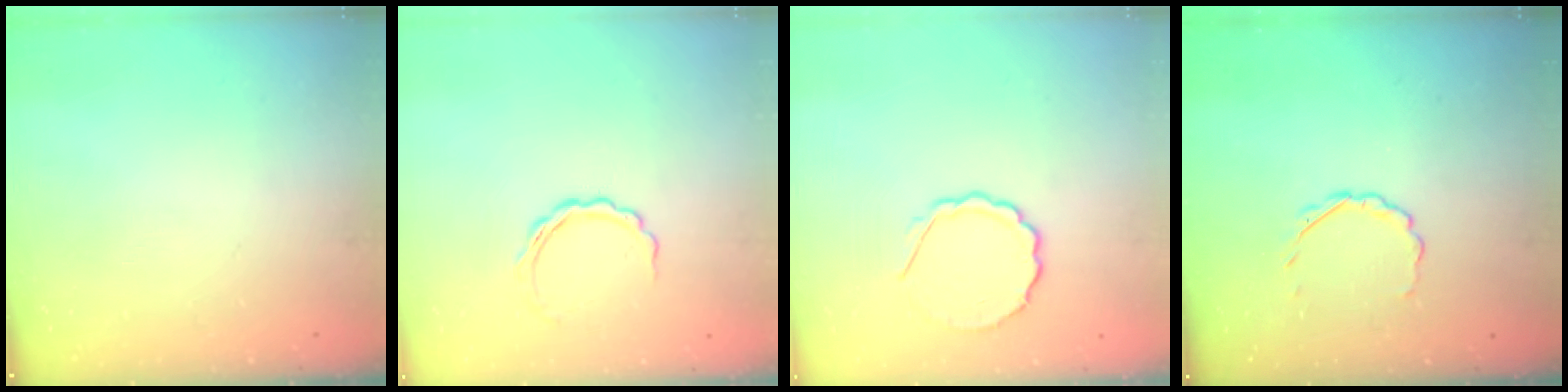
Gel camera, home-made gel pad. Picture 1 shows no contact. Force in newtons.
{"total": 5.2, "press": 5.0, "slide": 1.1}
{"total": 7.1, "press": 6.9, "slide": 1.6}
{"total": 2.7, "press": 2.5, "slide": 0.9}